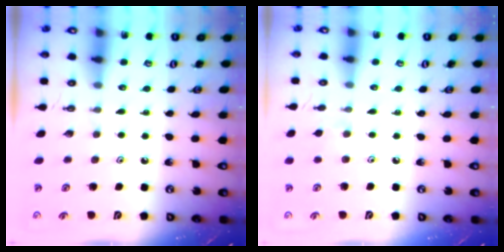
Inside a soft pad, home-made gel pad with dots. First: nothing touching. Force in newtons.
{"total": 2.9, "press": 2.9, "slide": 0.4}